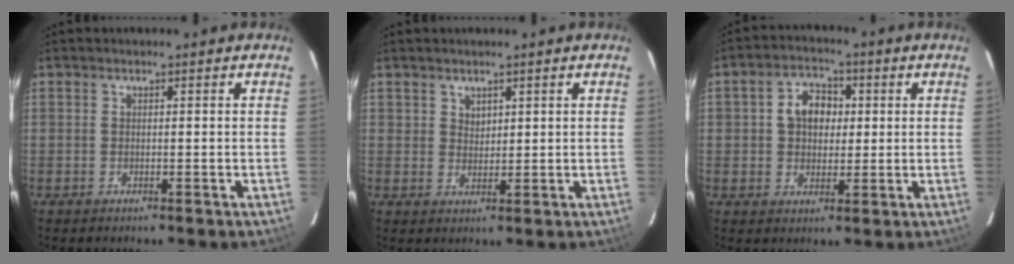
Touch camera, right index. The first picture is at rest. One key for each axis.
{"total": 2.0, "fx": 1.4, "fy": 1.4, "fz": 0.5, "tx": -0.003, "ty": 0.002, "tz": 0.026}
{"total": 6.8, "fx": 1.1, "fy": 5.3, "fz": 4.2, "tx": -0.075, "ty": 0.023, "tz": 0.020}